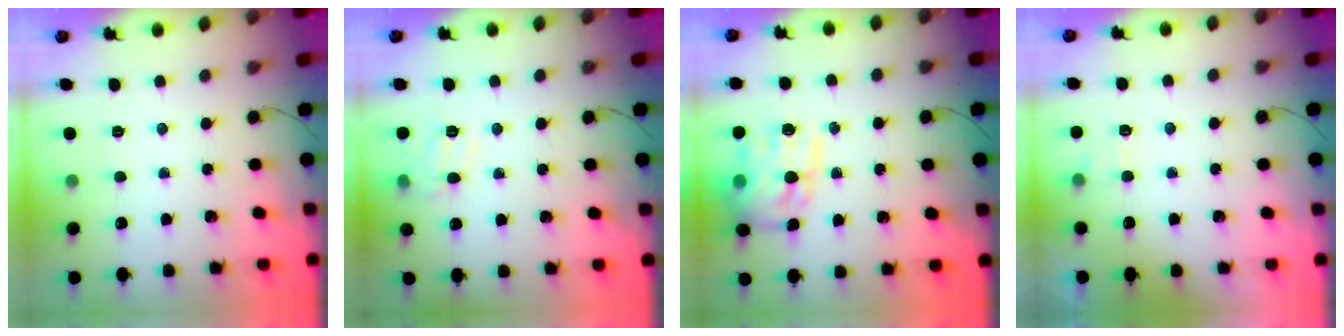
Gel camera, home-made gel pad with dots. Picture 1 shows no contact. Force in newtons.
{"total": 8.7, "press": 8.5, "slide": 1.4}
{"total": 15.7, "press": 15.6, "slide": 1.7}
{"total": 2.8, "press": 2.5, "slide": 1.4}